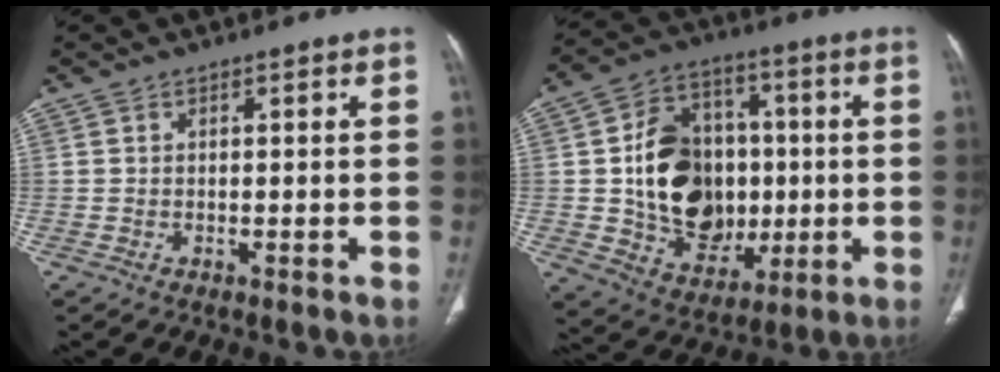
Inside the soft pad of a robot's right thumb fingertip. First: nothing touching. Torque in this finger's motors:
{"motor_torque": [2.51, 2.50, 1.42, -0.07, 0.12]}